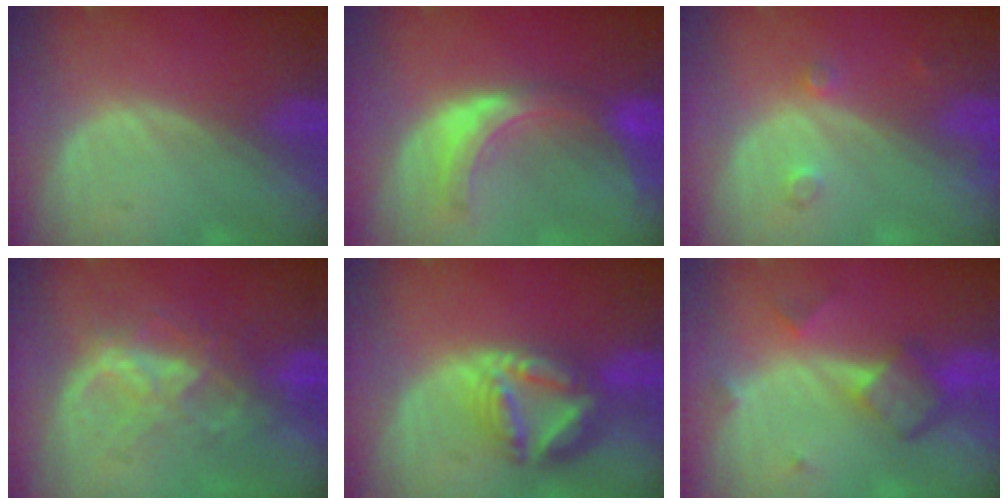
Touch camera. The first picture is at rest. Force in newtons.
{"total": 7.1, "press": 6.7, "slide": 2.2}
{"total": 2.1, "press": 1.8, "slide": 1.1}
{"total": 6.4, "press": 6.4, "slide": 0.8}
{"total": 8.4, "press": 7.3, "slide": 4.1}
{"total": 5.8, "press": 5.4, "slide": 2.2}